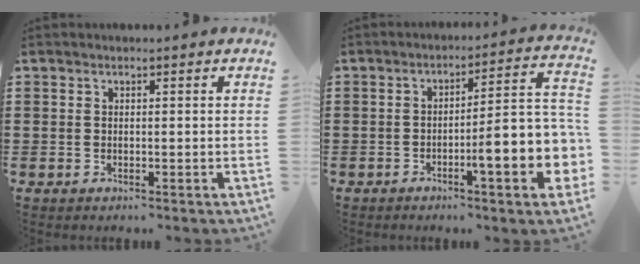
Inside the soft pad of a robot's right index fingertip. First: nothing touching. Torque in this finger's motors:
{"motor_torque": [2.14, 0.00, 0.92, 0.21]}